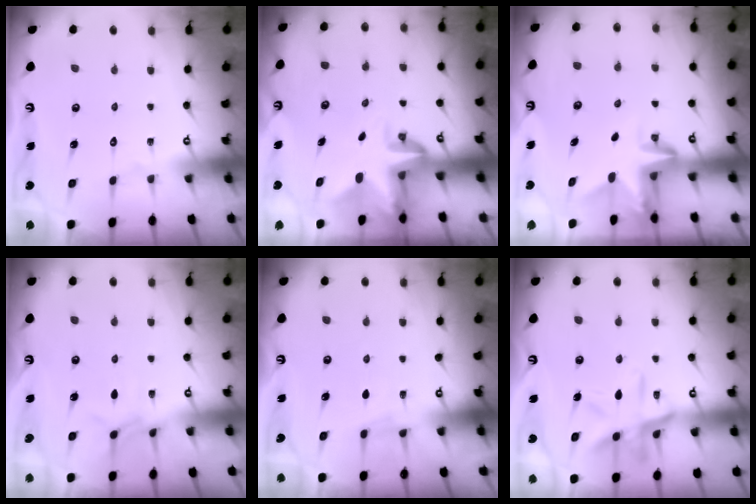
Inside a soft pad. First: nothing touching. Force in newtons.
{"total": 5.0, "press": 4.9, "slide": 0.3}
{"total": 3.0, "press": 3.0, "slide": 0.2}
{"total": 5.2, "press": 5.2, "slide": 0.6}
{"total": 3.7, "press": 3.7, "slide": 0.4}
{"total": 14.1, "press": 14.1, "slide": 0.9}